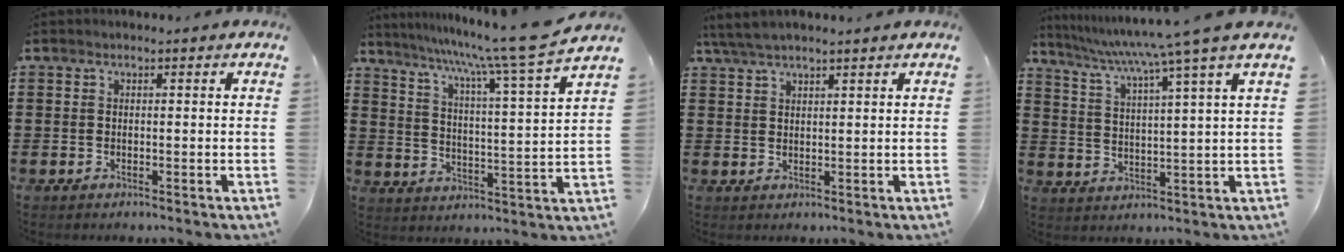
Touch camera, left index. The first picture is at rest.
{"total": 9.4, "force": [7.9, -1.5, 5.0], "torque": [-0.109, -0.058, 0.121]}
{"total": 3.1, "force": [2.7, 0.3, 1.6], "torque": [-0.038, 0.002, 0.051]}
{"total": 6.7, "force": [5.1, -1.4, 4.2], "torque": [-0.101, -0.039, 0.078]}